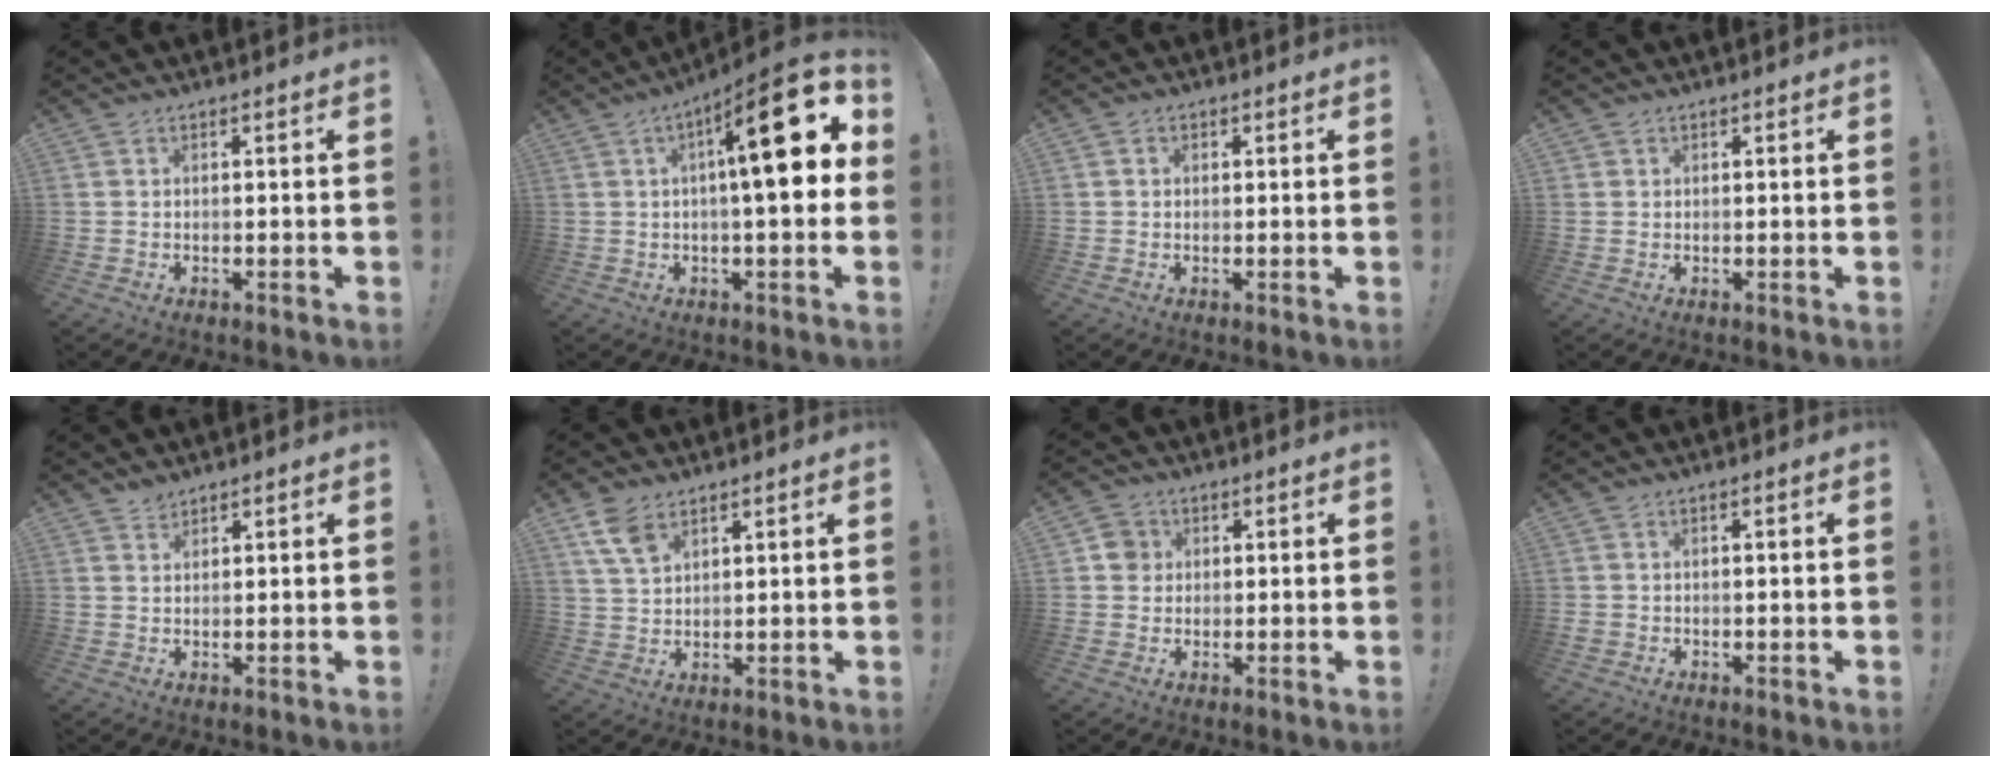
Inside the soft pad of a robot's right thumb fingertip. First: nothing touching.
{"total": 19.2, "force": [4.5, 4.9, 18.0], "torque": [-0.254, -0.024, 0.057]}
{"total": 1.0, "force": [0.1, 1.0, 0.1], "torque": [0.005, 0.000, 0.001]}
{"total": 1.0, "force": [0.5, 0.8, 0.0], "torque": [0.004, -0.001, 0.008]}
{"total": 0.9, "force": [0.8, 0.2, 0.1], "torque": [0.006, -0.002, 0.014]}
{"total": 6.9, "force": [4.2, 3.8, 4.0], "torque": [-0.073, -0.015, 0.083]}
{"total": 5.0, "force": [0.9, 4.7, 1.4], "torque": [-0.016, 0.008, 0.019]}
{"total": 1.1, "force": [-0.6, 0.9, 0.3], "torque": [-0.007, 0.004, -0.011]}